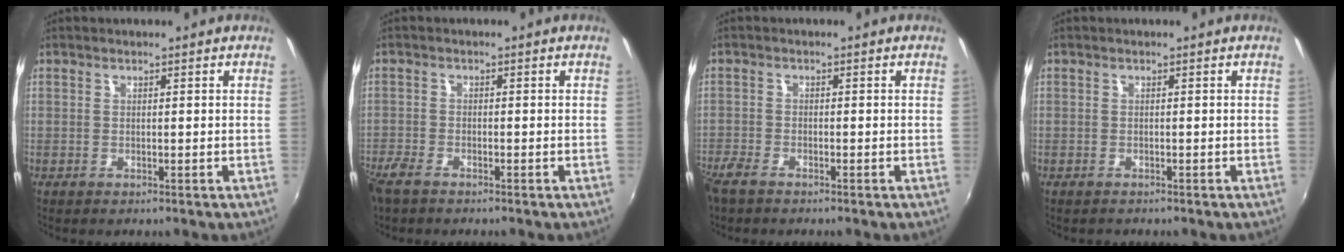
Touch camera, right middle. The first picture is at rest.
{"total": 4.6, "force": [-3.6, 1.6, 2.4], "torque": [-0.066, -0.014, -0.074]}
{"total": 4.1, "force": [-3.3, 1.3, 2.0], "torque": [-0.056, -0.014, -0.069]}
{"total": 0.8, "force": [-0.7, 0.4, 0.0], "torque": [-0.005, -0.001, -0.012]}